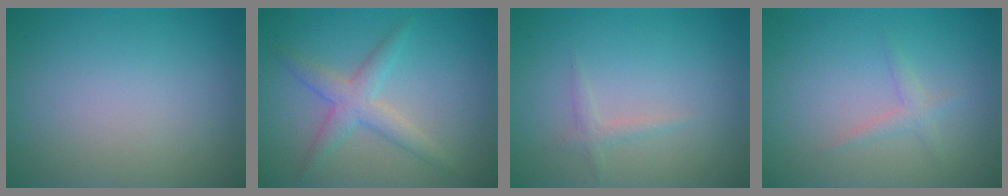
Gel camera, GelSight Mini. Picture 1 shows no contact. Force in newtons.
{"total": 3.0, "press": 3.0, "slide": 0.1}
{"total": 1.0, "press": 1.0, "slide": 0.0}
{"total": 1.3, "press": 1.3, "slide": 0.1}